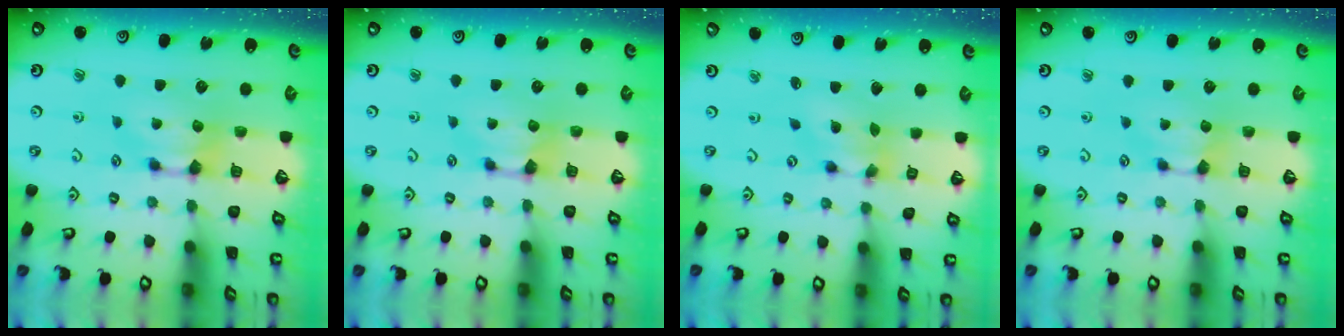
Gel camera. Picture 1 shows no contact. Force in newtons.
{"total": 0.5, "press": 0.2, "slide": 0.5}
{"total": 4.3, "press": 3.9, "slide": 1.9}
{"total": 0.9, "press": 0.8, "slide": 0.3}